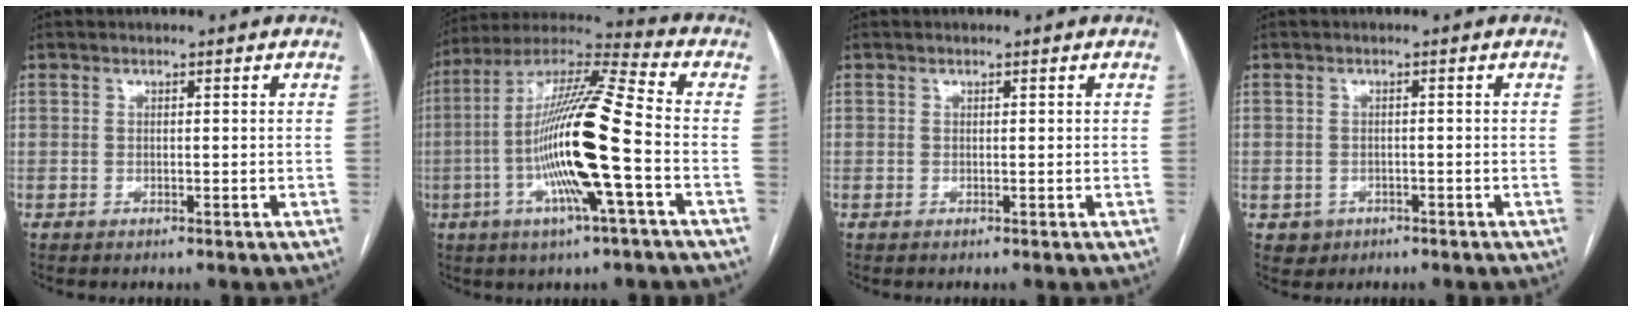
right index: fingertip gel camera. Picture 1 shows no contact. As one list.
[{"total": 18.1, "force": [-3.9, 0.3, 17.6], "torque": [-0.343, -0.003, -0.081]}, {"total": 0.0}, {"total": 2.5, "force": [-1.1, 2.2, 0.2], "torque": [0.002, 0.008, -0.011]}]